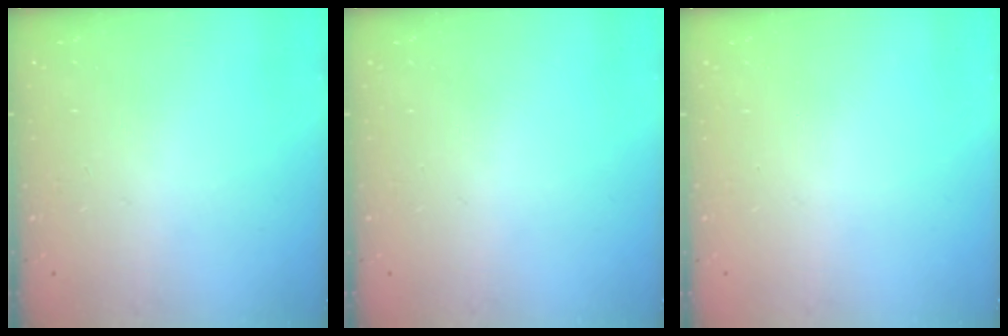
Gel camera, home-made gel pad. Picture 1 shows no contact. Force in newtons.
{"total": 0.0}
{"total": 0.0}